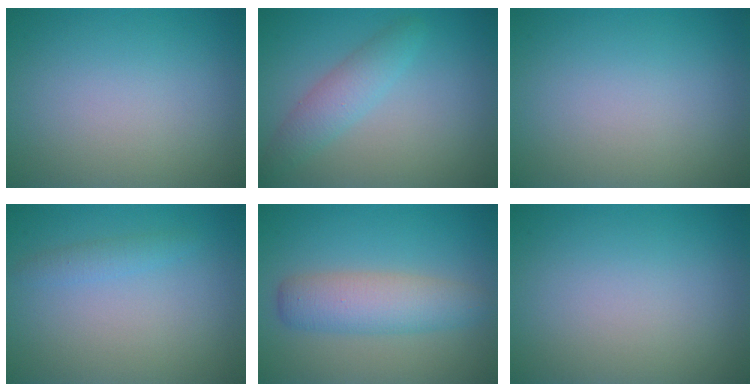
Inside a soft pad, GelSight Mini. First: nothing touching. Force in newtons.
{"total": 2.7, "press": 2.7, "slide": 0.1}
{"total": 0.0}
{"total": 1.2, "press": 1.2, "slide": 0.1}
{"total": 4.4, "press": 4.3, "slide": 0.1}
{"total": 0.0}